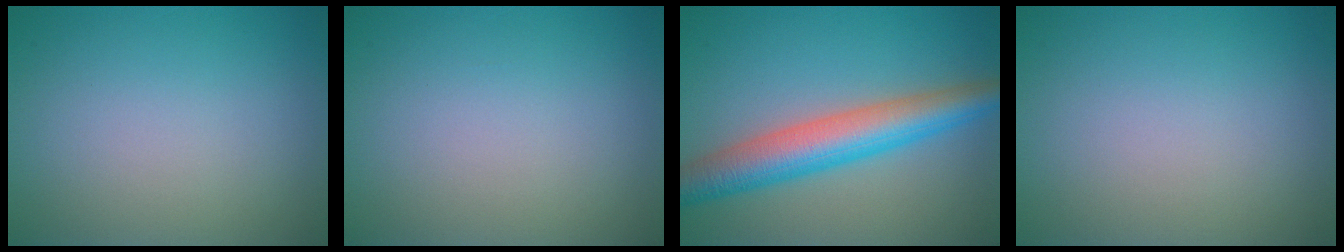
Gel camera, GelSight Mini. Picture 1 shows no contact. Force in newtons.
{"total": 0.0}
{"total": 6.9, "press": 6.9, "slide": 0.4}
{"total": 0.0}